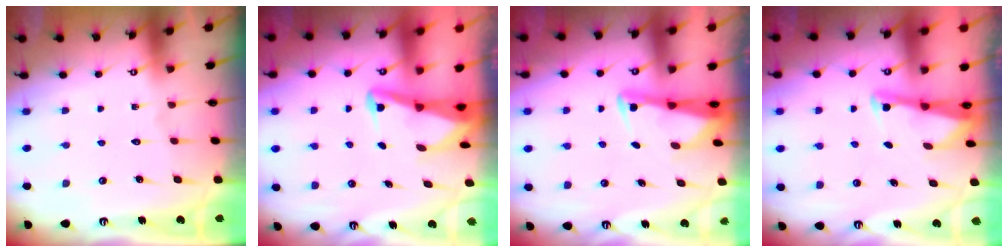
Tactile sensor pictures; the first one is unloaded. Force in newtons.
{"total": 3.5, "press": 3.3, "slide": 1.0}
{"total": 2.5, "press": 2.5, "slide": 0.5}
{"total": 2.8, "press": 2.8, "slide": 0.1}